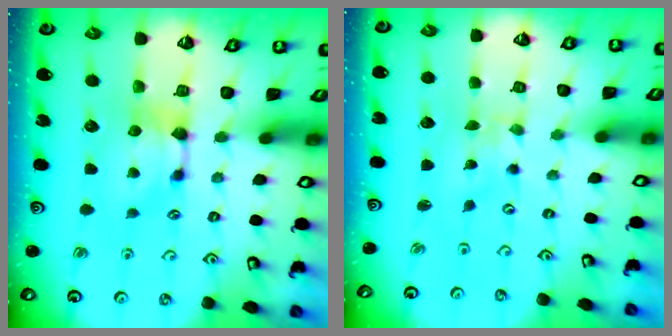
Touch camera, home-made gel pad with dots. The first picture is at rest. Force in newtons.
{"total": 5.4, "press": 5.4, "slide": 0.7}